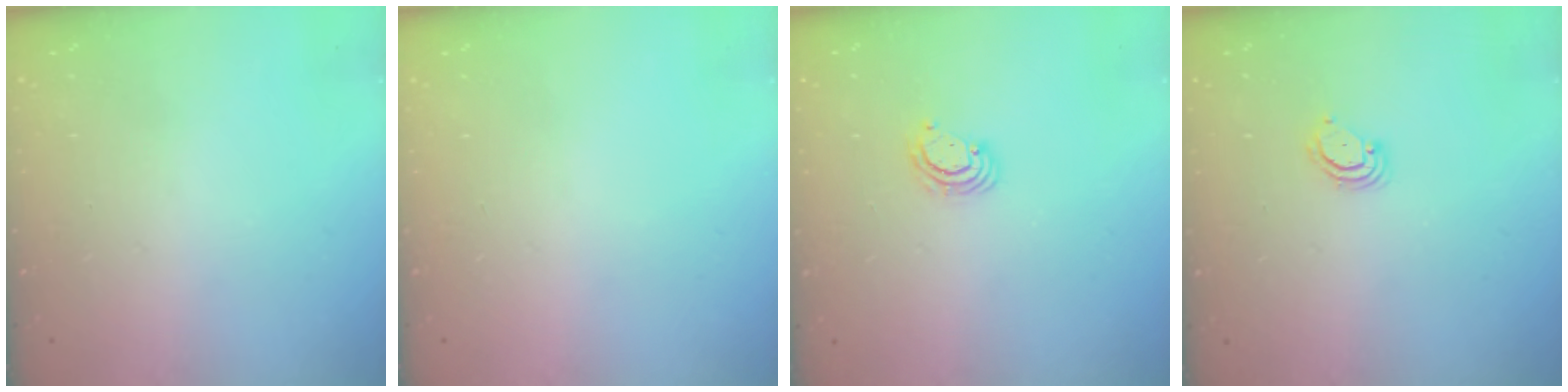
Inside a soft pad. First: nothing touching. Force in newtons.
{"total": 0.0}
{"total": 2.8, "press": 2.8, "slide": 0.3}
{"total": 3.2, "press": 3.2, "slide": 0.3}